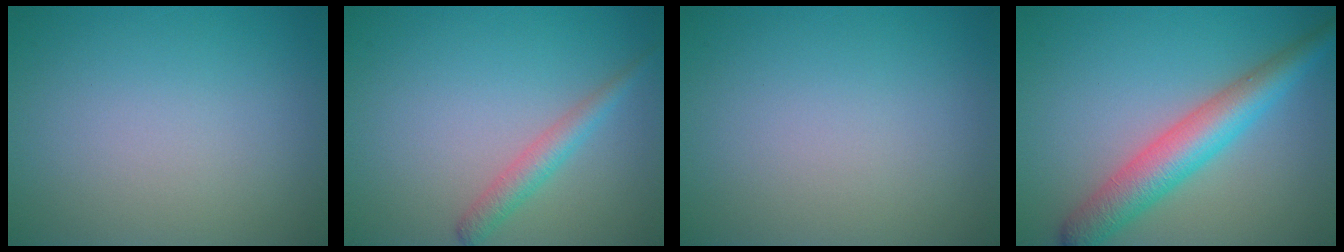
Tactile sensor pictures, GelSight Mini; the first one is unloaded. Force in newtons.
{"total": 2.2, "press": 2.2, "slide": 0.1}
{"total": 0.0}
{"total": 5.7, "press": 5.7, "slide": 0.1}